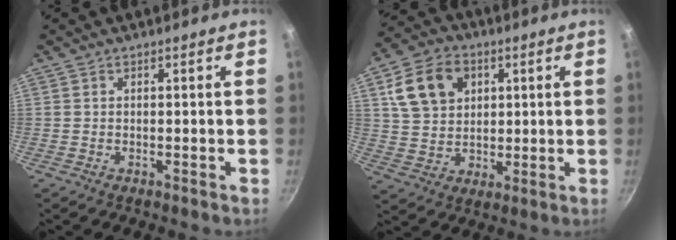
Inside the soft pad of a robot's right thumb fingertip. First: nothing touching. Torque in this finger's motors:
{"motor_torque": [-0.64, 1.07, 0.45, -0.39, 0.02]}